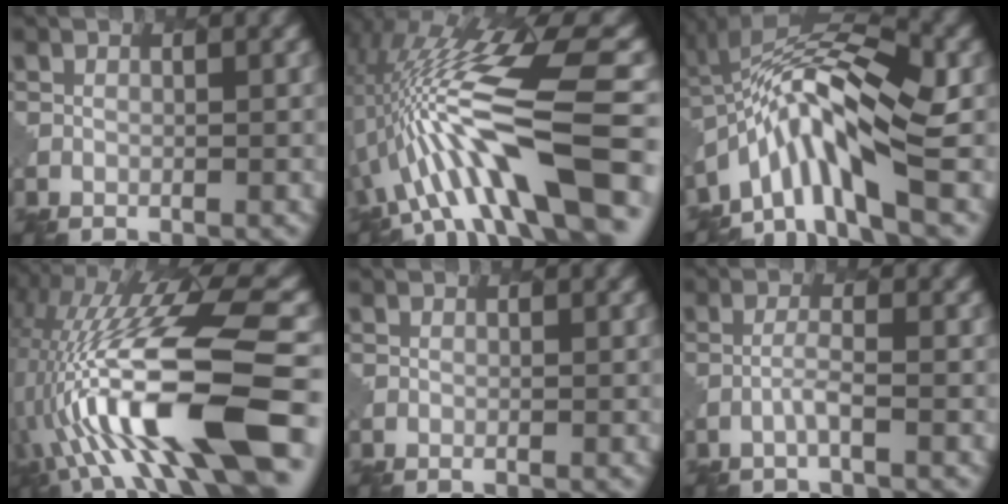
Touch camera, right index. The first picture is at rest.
{"total": 13.3, "force": [-2.4, 3.5, 12.6], "torque": [-0.225, 0.017, -0.029]}
{"total": 8.8, "force": [-2.5, 2.4, 8.0], "torque": [-0.138, 0.020, -0.053]}
{"total": 15.8, "force": [-4.0, 4.6, 14.6], "torque": [-0.259, 0.038, -0.063]}
{"total": 0.0}
{"total": 1.2, "force": [-0.3, 0.1, 1.2], "torque": [-0.024, 0.007, -0.012]}